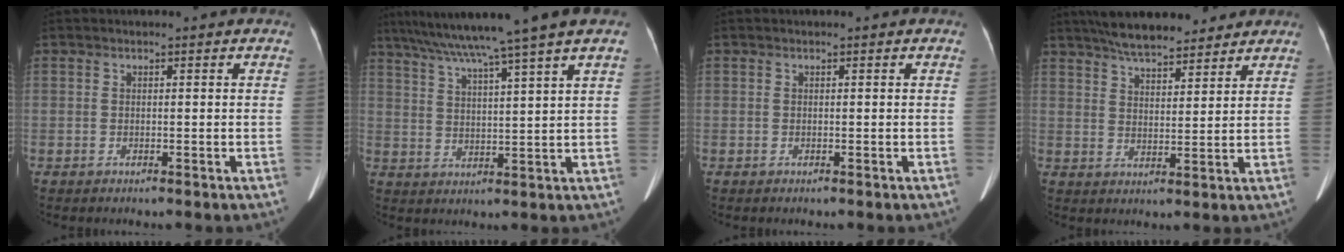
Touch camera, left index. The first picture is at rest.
{"total": 12.3, "force": [9.4, -2.8, 7.4], "torque": [-0.121, 0.002, 0.142]}
{"total": 0.0}
{"total": 10.6, "force": [9.1, 2.8, 4.7], "torque": [-0.075, 0.023, 0.141]}